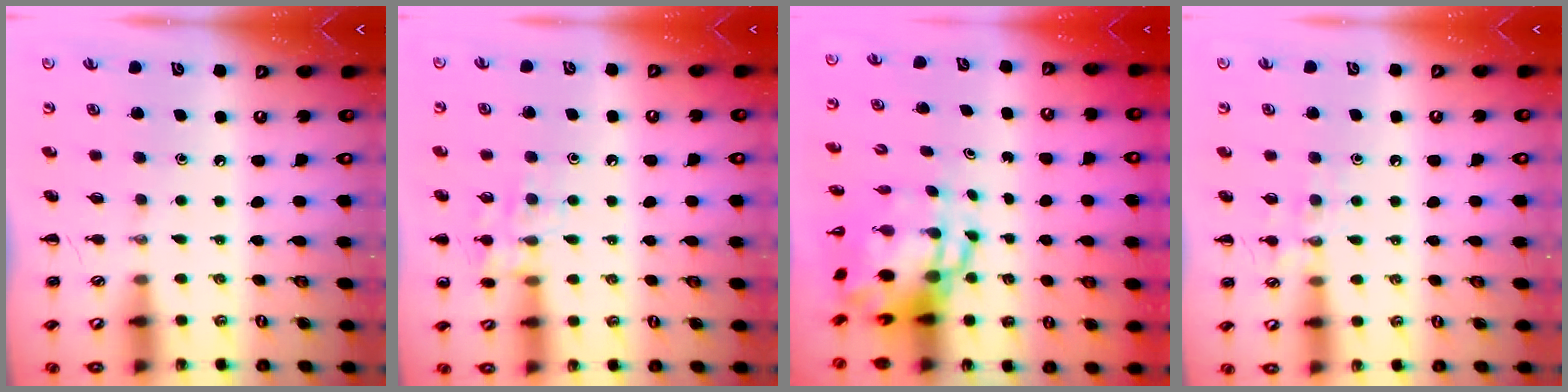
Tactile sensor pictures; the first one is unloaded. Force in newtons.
{"total": 9.8, "press": 9.7, "slide": 1.2}
{"total": 8.3, "press": 8.0, "slide": 2.2}
{"total": 7.5, "press": 7.4, "slide": 1.1}